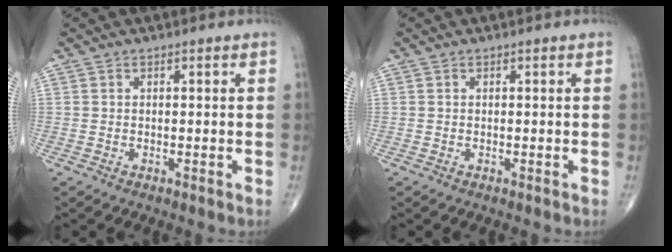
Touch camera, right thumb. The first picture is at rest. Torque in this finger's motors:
{"motor_torque": [0.05, 0.39, -0.12, -0.12, 0.06]}